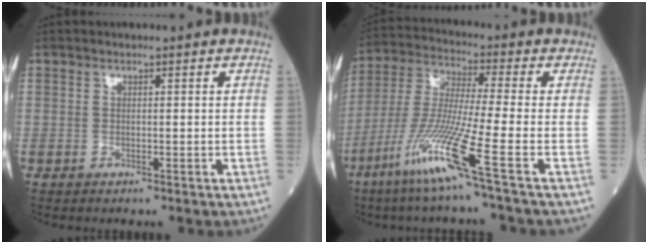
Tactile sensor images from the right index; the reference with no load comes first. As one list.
[{"total": 12.9, "force": [-6.6, -1.9, 10.9], "torque": [-0.224, -0.033, -0.135]}]